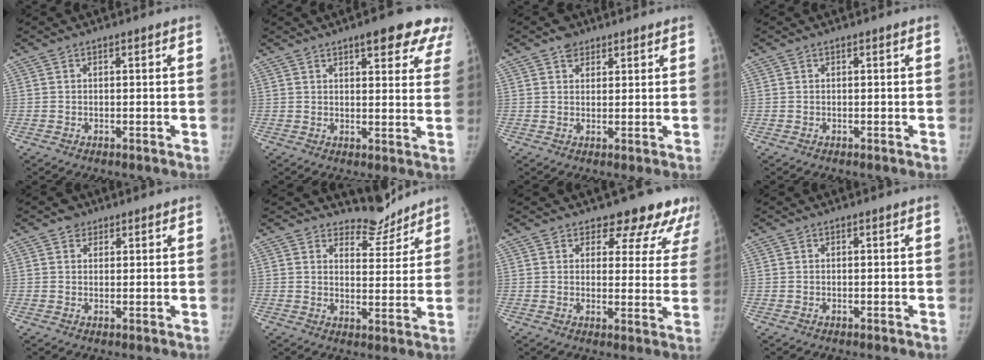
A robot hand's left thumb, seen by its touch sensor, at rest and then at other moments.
{"total": 13.1, "force": [8.5, 4.4, 8.9], "torque": [-0.070, -0.028, 0.094]}
{"total": 3.3, "force": [2.2, 2.3, 0.8], "torque": [0.009, -0.011, 0.032]}
{"total": 0.0}
{"total": 2.5, "force": [1.6, 1.9, 0.4], "torque": [0.014, -0.006, 0.018]}
{"total": 6.3, "force": [5.9, 2.2, 0.0], "torque": [0.031, -0.060, 0.090]}
{"total": 12.4, "force": [10.5, 5.7, 3.6], "torque": [0.021, -0.059, 0.101]}
{"total": 0.0}